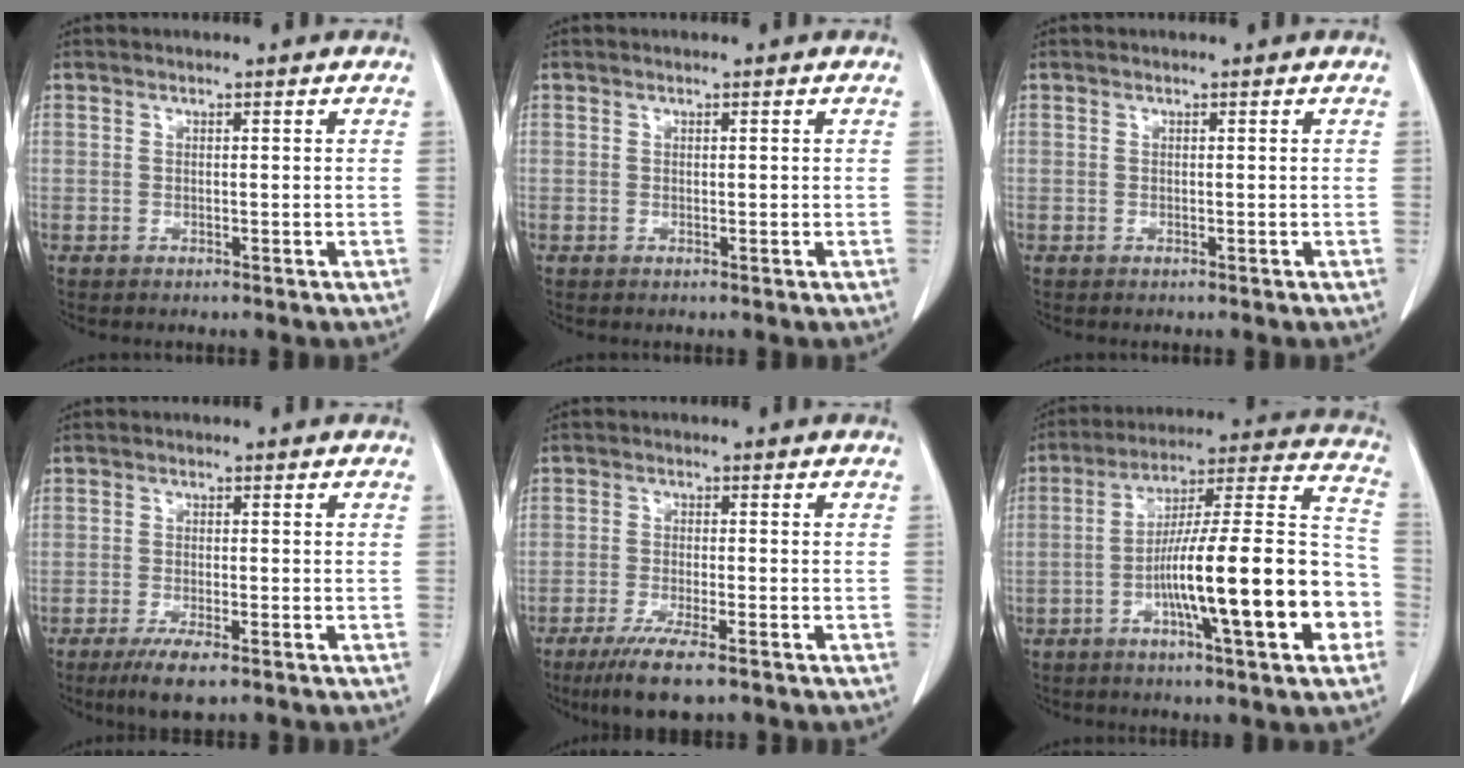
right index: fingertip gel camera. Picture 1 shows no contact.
{"total": 0.0}
{"total": 0.0}
{"total": 4.7, "force": [-3.0, 0.9, 3.6], "torque": [-0.068, -0.011, -0.048]}
{"total": 7.5, "force": [-5.0, 0.8, 5.5], "torque": [-0.096, -0.019, -0.079]}
{"total": 21.7, "force": [-6.3, 2.2, 20.7], "torque": [-0.277, 0.016, -0.097]}